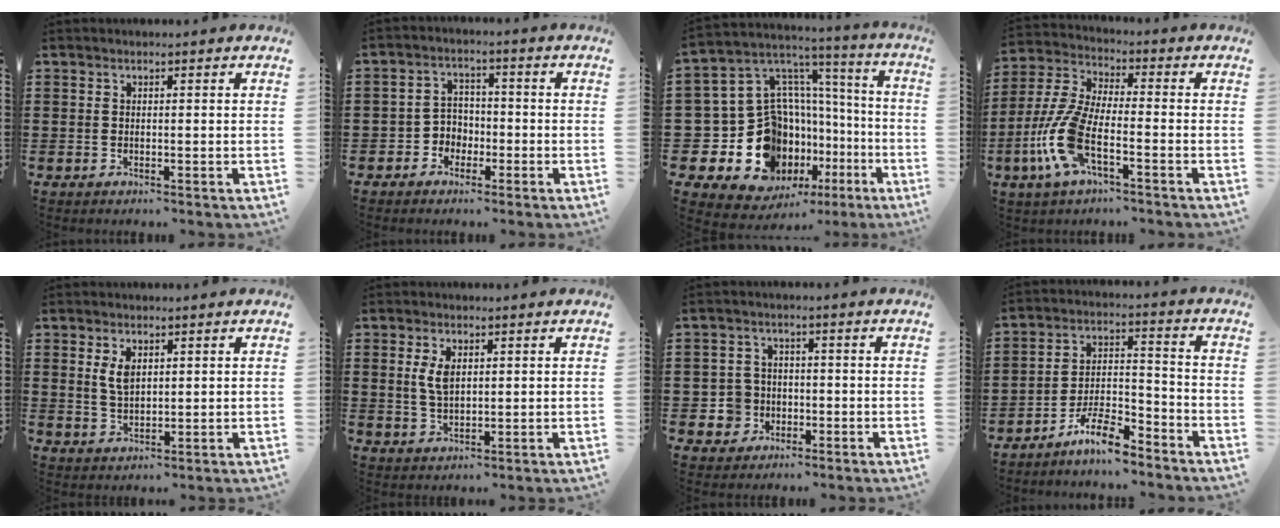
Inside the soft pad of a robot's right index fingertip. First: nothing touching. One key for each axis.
{"total": 3.4, "fx": -1.9, "fy": 2.8, "fz": 0.5, "tx": -0.022, "ty": 0.008, "tz": -0.044}
{"total": 16.4, "fx": -4.8, "fy": 13.8, "fz": 7.5, "tx": -0.197, "ty": -0.029, "tz": -0.054}
{"total": 10.2, "fx": -3.8, "fy": 3.3, "fz": 8.9, "tx": -0.230, "ty": -0.021, "tz": -0.078}
{"total": 3.4, "fx": 1.4, "fy": 1.8, "fz": 2.6, "tx": -0.056, "ty": 0.007, "tz": 0.025}
{"total": 4.1, "fx": 1.1, "fy": 2.0, "fz": 3.3, "tx": -0.072, "ty": 0.007, "tz": 0.019}
{"total": 4.5, "fx": -1.2, "fy": 4.2, "fz": 0.9, "tx": -0.044, "ty": 0.005, "tz": -0.027}
{"total": 8.0, "fx": -6.6, "fy": 1.8, "fz": 4.0, "tx": -0.080, "ty": 0.015, "tz": -0.127}